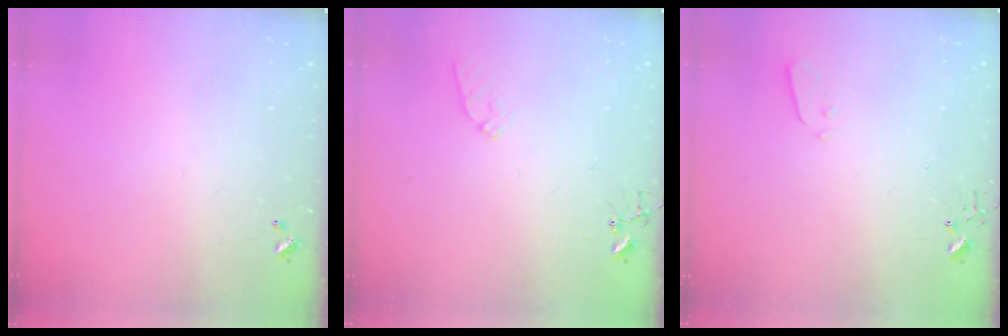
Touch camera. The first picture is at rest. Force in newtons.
{"total": 6.4, "press": 6.4, "slide": 0.6}
{"total": 2.5, "press": 2.5, "slide": 0.4}